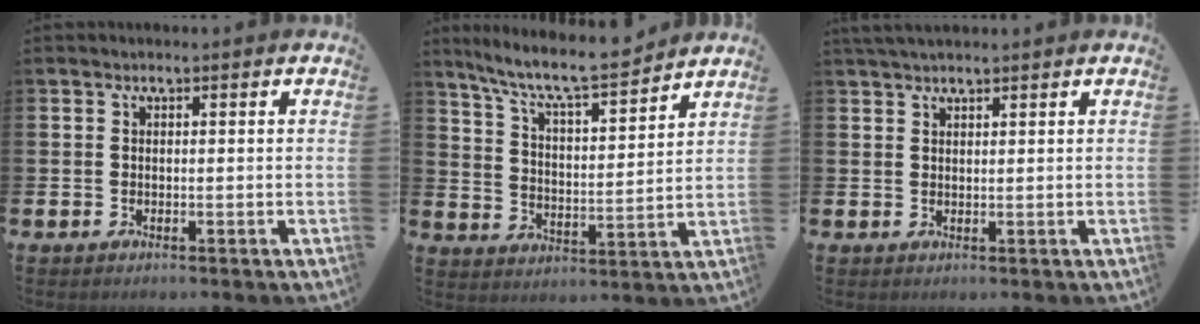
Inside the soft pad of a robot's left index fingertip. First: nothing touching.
{"total": 8.9, "force": [8.1, 1.1, 3.4], "torque": [-0.095, -0.053, 0.140]}
{"total": 2.2, "force": [2.0, 0.5, 0.8], "torque": [-0.018, 0.003, 0.036]}